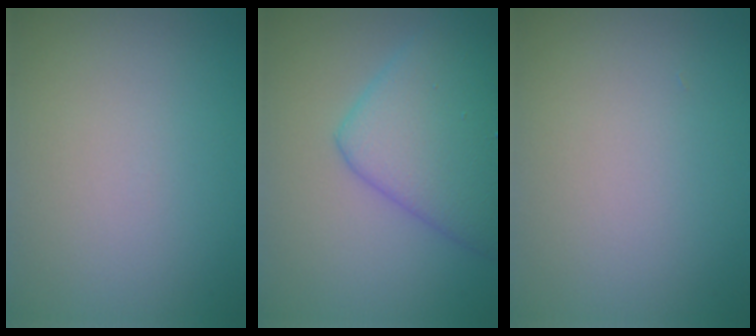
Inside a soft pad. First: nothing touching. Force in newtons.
{"total": 6.9, "press": 6.9, "slide": 0.3}
{"total": 0.0}